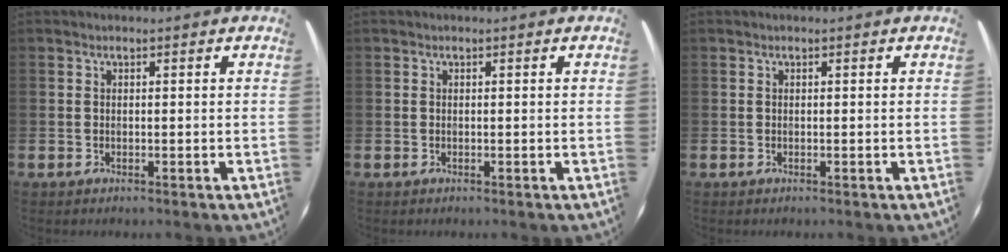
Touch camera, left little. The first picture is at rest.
{"total": 0.0}
{"total": 0.0}